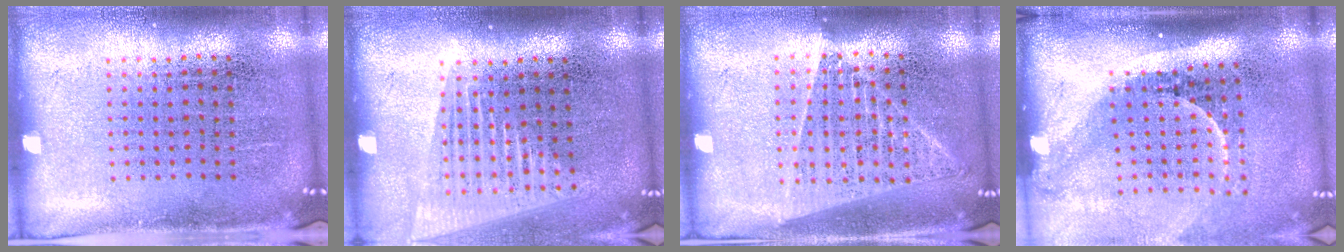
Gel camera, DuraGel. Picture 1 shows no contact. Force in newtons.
{"total": 1.7, "press": 1.5, "slide": 0.8}
{"total": 1.4, "press": 1.3, "slide": 0.4}
{"total": 2.2, "press": 1.4, "slide": 1.7}